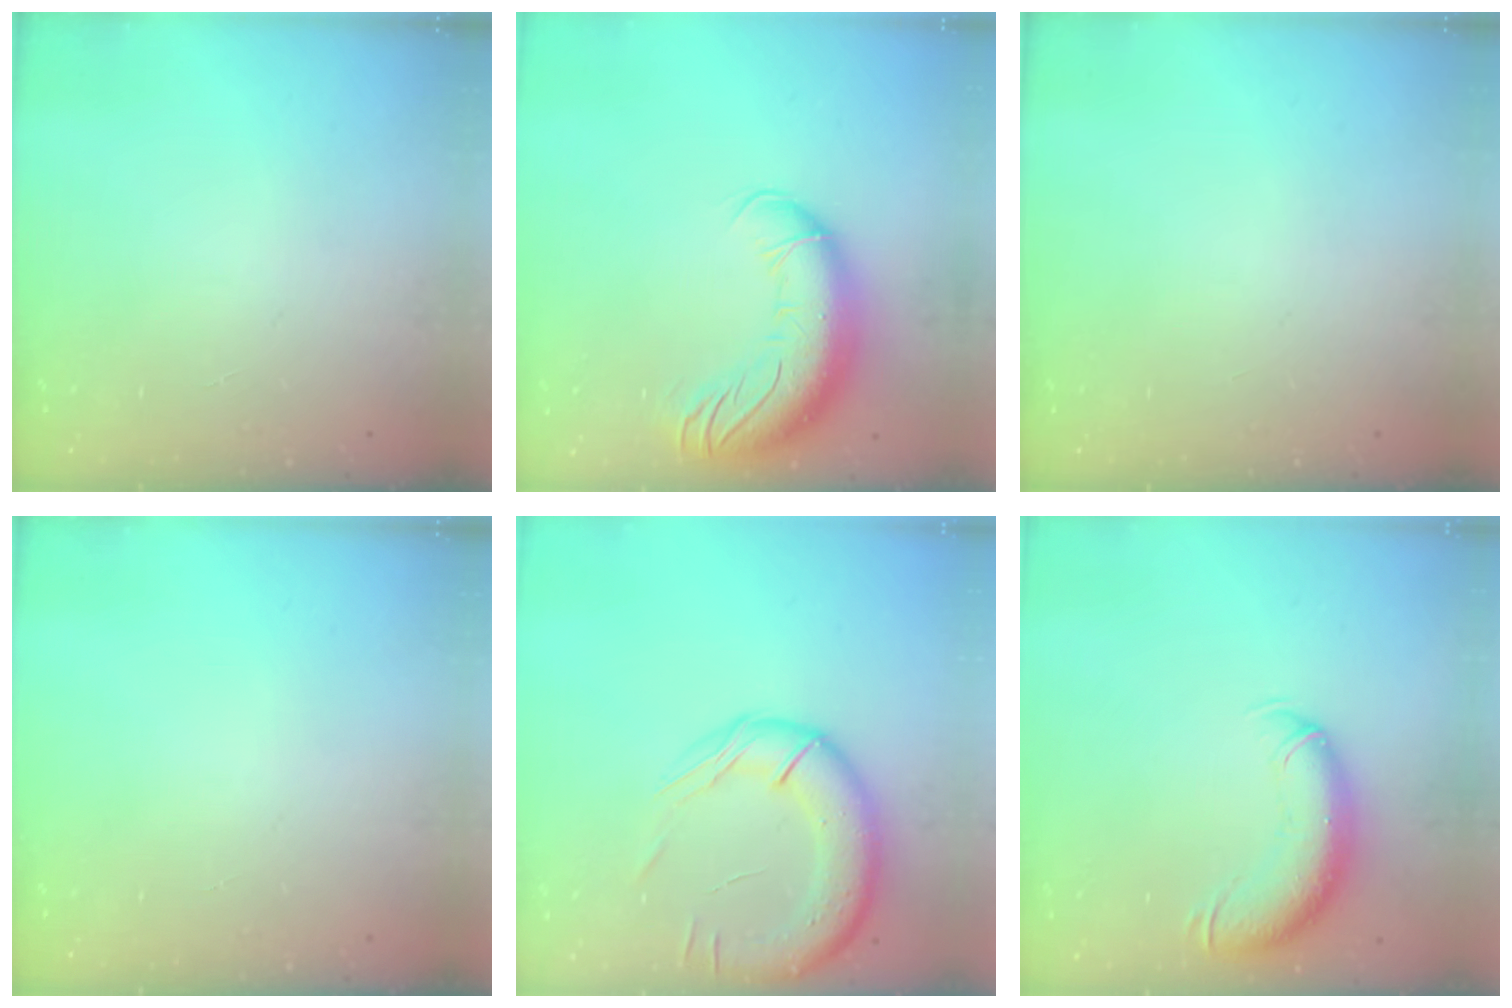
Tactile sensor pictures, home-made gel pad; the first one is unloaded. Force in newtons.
{"total": 16.7, "press": 16.2, "slide": 4.0}
{"total": 0.0}
{"total": 0.0}
{"total": 17.3, "press": 16.9, "slide": 3.5}
{"total": 12.5, "press": 12.2, "slide": 3.0}